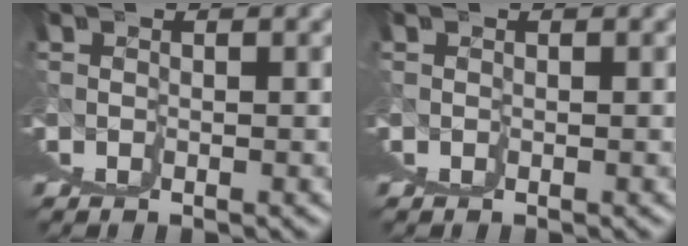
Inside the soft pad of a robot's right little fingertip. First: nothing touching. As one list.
[{"total": 0.0}]